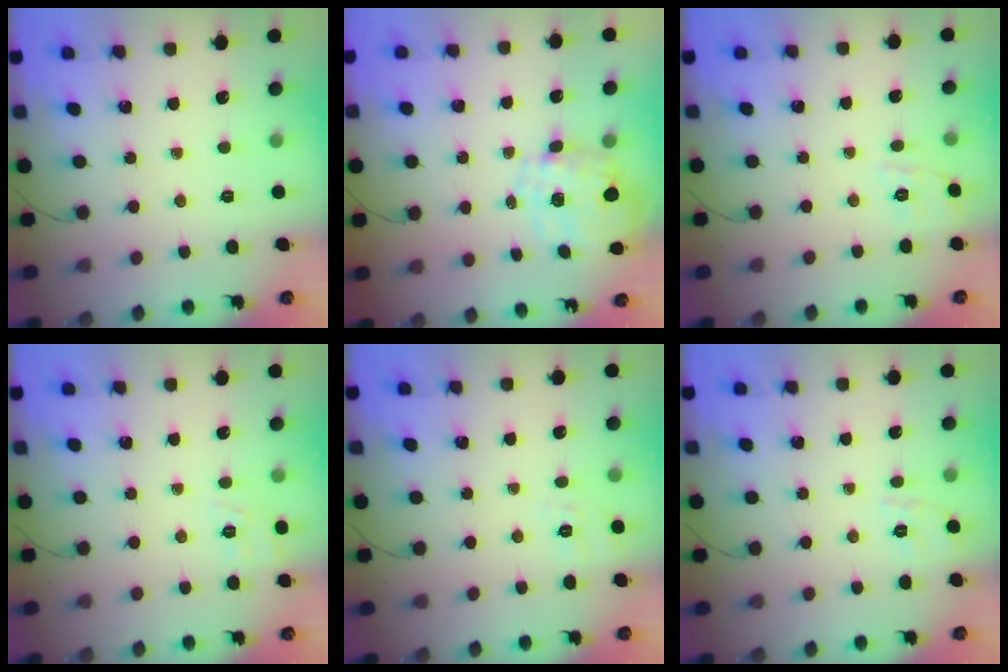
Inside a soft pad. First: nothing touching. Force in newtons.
{"total": 2.5, "press": 2.3, "slide": 0.9}
{"total": 7.9, "press": 7.6, "slide": 2.0}
{"total": 2.7, "press": 2.0, "slide": 1.8}
{"total": 2.0, "press": 0.5, "slide": 1.9}
{"total": 2.0, "press": 0.6, "slide": 1.9}